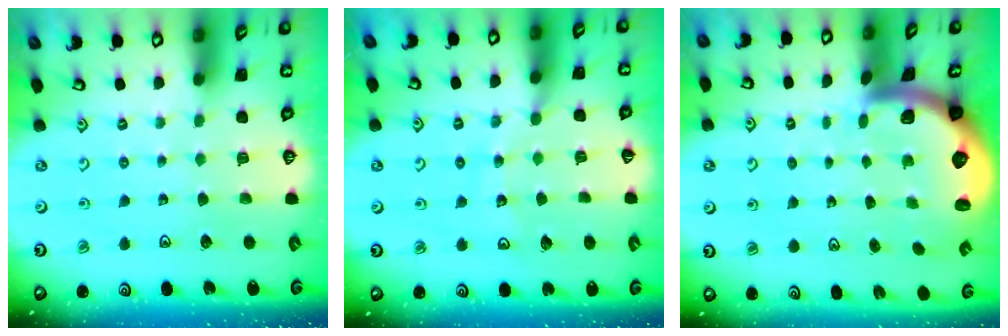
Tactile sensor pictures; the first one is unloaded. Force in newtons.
{"total": 9.3, "press": 9.3, "slide": 0.8}
{"total": 1.9, "press": 1.9, "slide": 0.2}